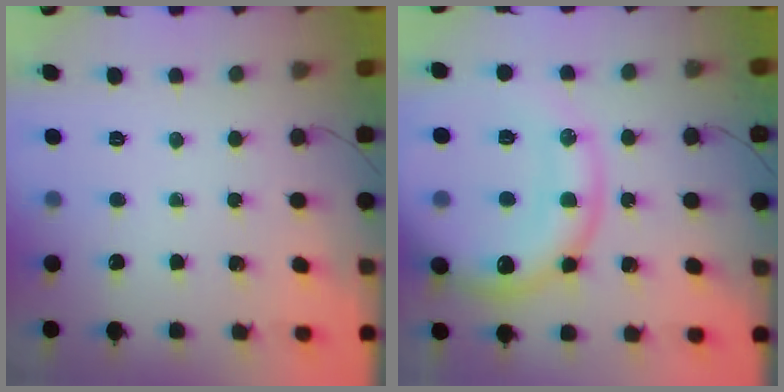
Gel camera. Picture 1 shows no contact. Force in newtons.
{"total": 21.9, "press": 21.7, "slide": 3.0}